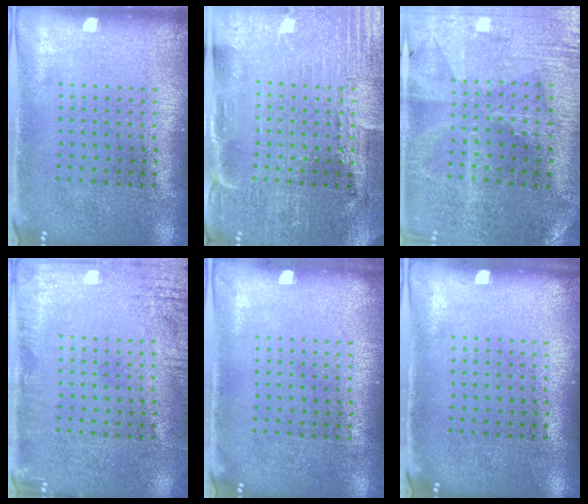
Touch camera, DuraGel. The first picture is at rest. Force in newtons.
{"total": 3.9, "press": 3.8, "slide": 1.1}
{"total": 1.4, "press": 1.3, "slide": 0.4}
{"total": 2.3, "press": 2.3, "slide": 0.3}
{"total": 0.0}
{"total": 0.0}